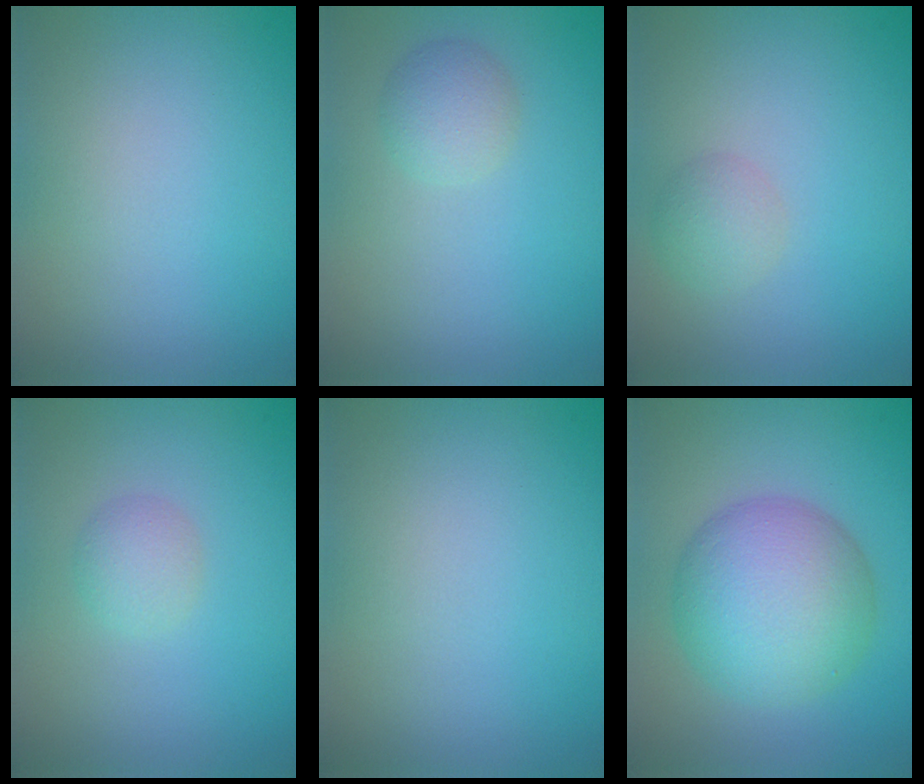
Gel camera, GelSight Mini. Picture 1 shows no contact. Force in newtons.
{"total": 2.2, "press": 2.2, "slide": 0.1}
{"total": 1.8, "press": 1.8, "slide": 0.1}
{"total": 1.7, "press": 1.7, "slide": 0.1}
{"total": 0.0}
{"total": 8.5, "press": 8.5, "slide": 0.3}